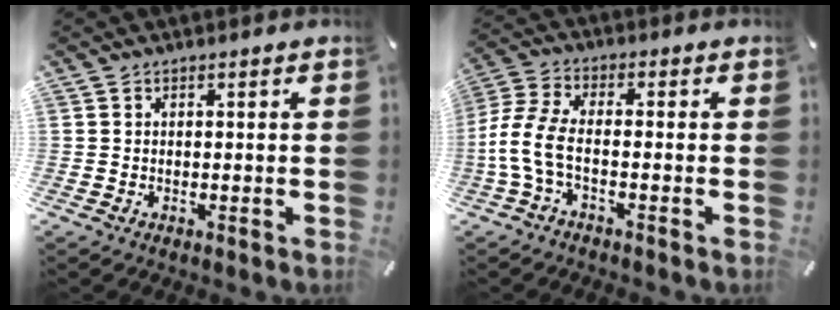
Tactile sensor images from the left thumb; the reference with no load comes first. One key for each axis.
{"total": 8.0, "fx": -3.0, "fy": 3.4, "fz": 6.6, "tx": -0.156, "ty": -0.005, "tz": -0.057}